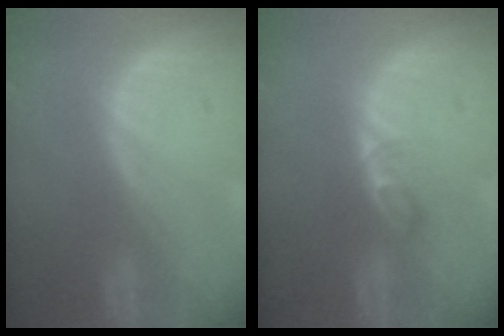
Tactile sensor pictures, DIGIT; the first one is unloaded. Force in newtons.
{"total": 2.8, "press": 2.8, "slide": 0.4}